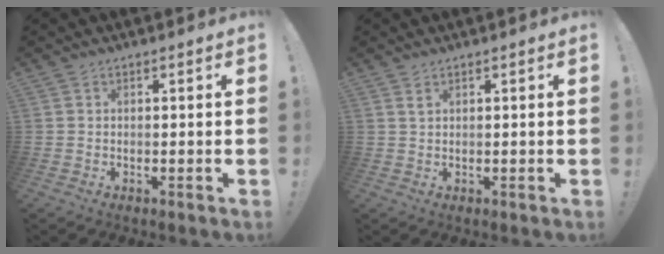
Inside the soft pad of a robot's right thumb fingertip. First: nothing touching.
{"total": 1.2, "force": [0.8, 0.4, 0.9], "torque": [-0.012, -0.002, 0.012]}